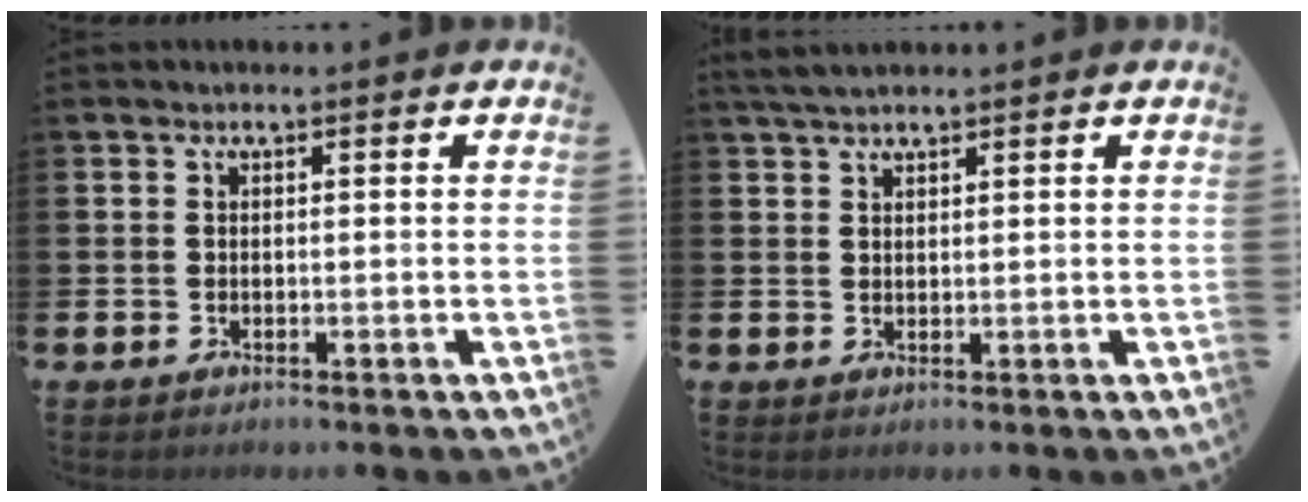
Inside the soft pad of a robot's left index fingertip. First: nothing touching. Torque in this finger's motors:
{"motor_torque": [-0.04, -0.07, 0.02, 0.09]}